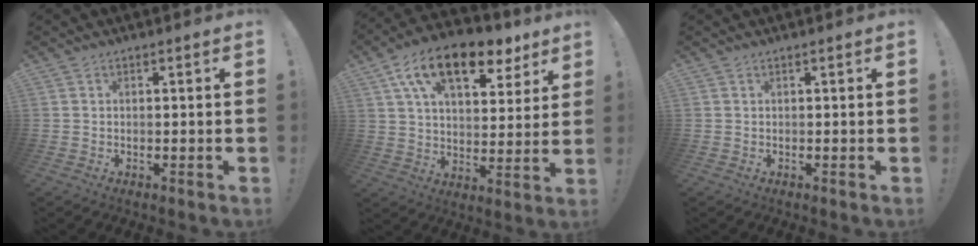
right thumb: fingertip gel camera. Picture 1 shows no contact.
{"total": 17.2, "force": [10.0, 8.9, 10.8], "torque": [-0.174, -0.054, 0.174]}
{"total": 0.0}